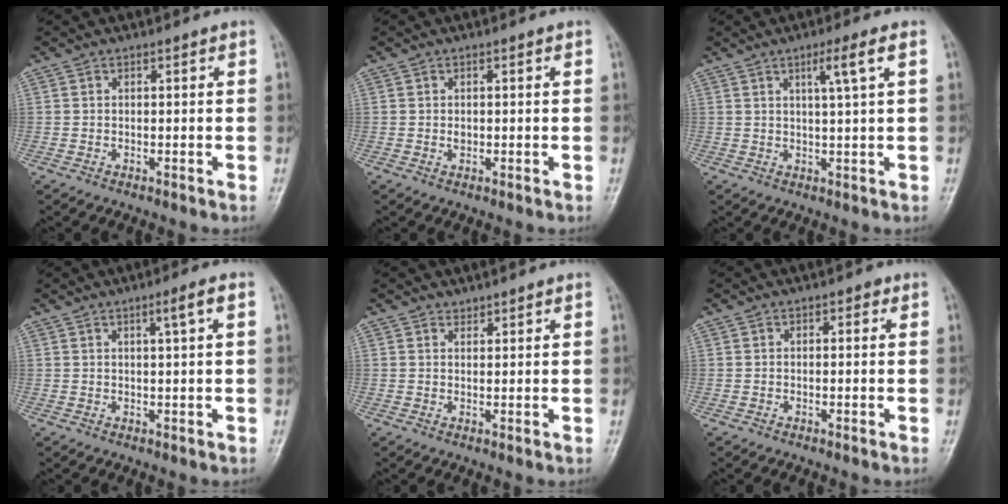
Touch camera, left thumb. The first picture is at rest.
{"total": 1.1, "force": [0.2, 0.9, 0.7], "torque": [-0.006, 0.001, 0.003]}
{"total": 4.7, "force": [2.0, -0.3, 4.2], "torque": [-0.076, -0.006, 0.035]}
{"total": 2.8, "force": [1.2, -0.1, 2.6], "torque": [-0.044, -0.002, 0.021]}
{"total": 1.4, "force": [1.3, 0.6, 0.1], "torque": [0.011, -0.010, 0.018]}
{"total": 1.0, "force": [0.3, 0.8, 0.6], "torque": [0.004, 0.003, -0.002]}